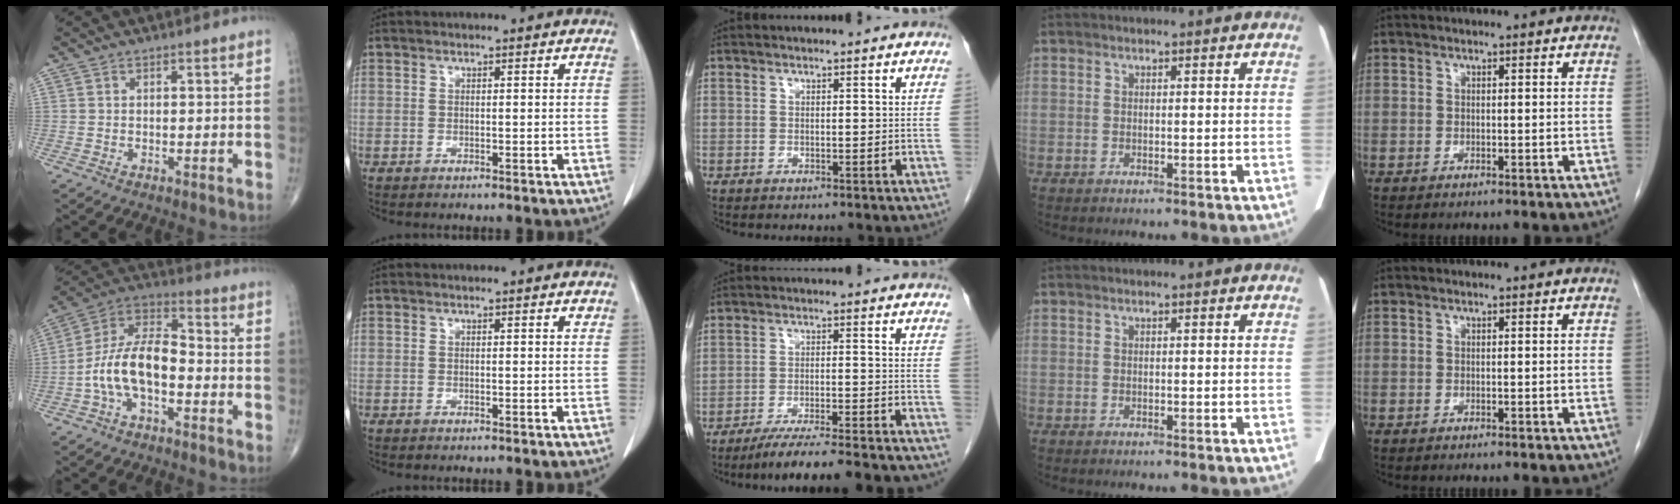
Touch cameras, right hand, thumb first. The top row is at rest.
{"thumb": {"total": 12.8, "force": [-3.3, 6.5, 10.5], "torque": [-0.192, 0.047, -0.069]}, "index": {"total": 0.5, "force": [0.5, 0.1, 0.2], "torque": [-0.006, -0.002, 0.002]}, "middle": {"total": 17.3, "force": [-15.7, 0.3, 7.3], "torque": [-0.091, -0.025, -0.218]}}